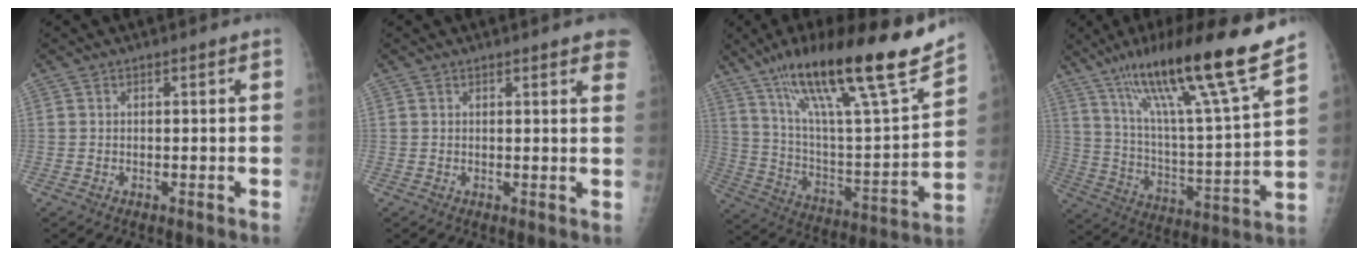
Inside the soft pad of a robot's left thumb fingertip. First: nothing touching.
{"total": 5.7, "force": [4.1, 1.3, 3.7], "torque": [-0.026, -0.006, 0.036]}
{"total": 28.3, "force": [19.0, 4.4, 20.5], "torque": [-0.316, -0.054, 0.323]}
{"total": 23.5, "force": [16.5, 1.4, 16.7], "torque": [-0.256, -0.058, 0.281]}